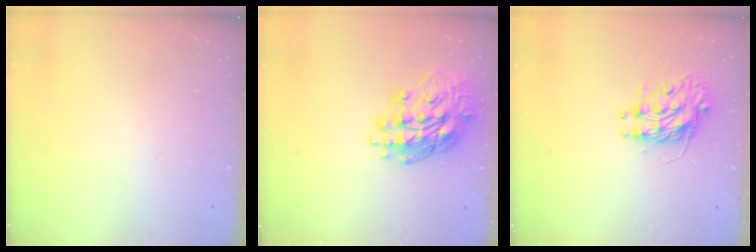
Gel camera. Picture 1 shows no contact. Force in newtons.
{"total": 18.0, "press": 17.9, "slide": 1.8}
{"total": 10.4, "press": 10.4, "slide": 0.9}